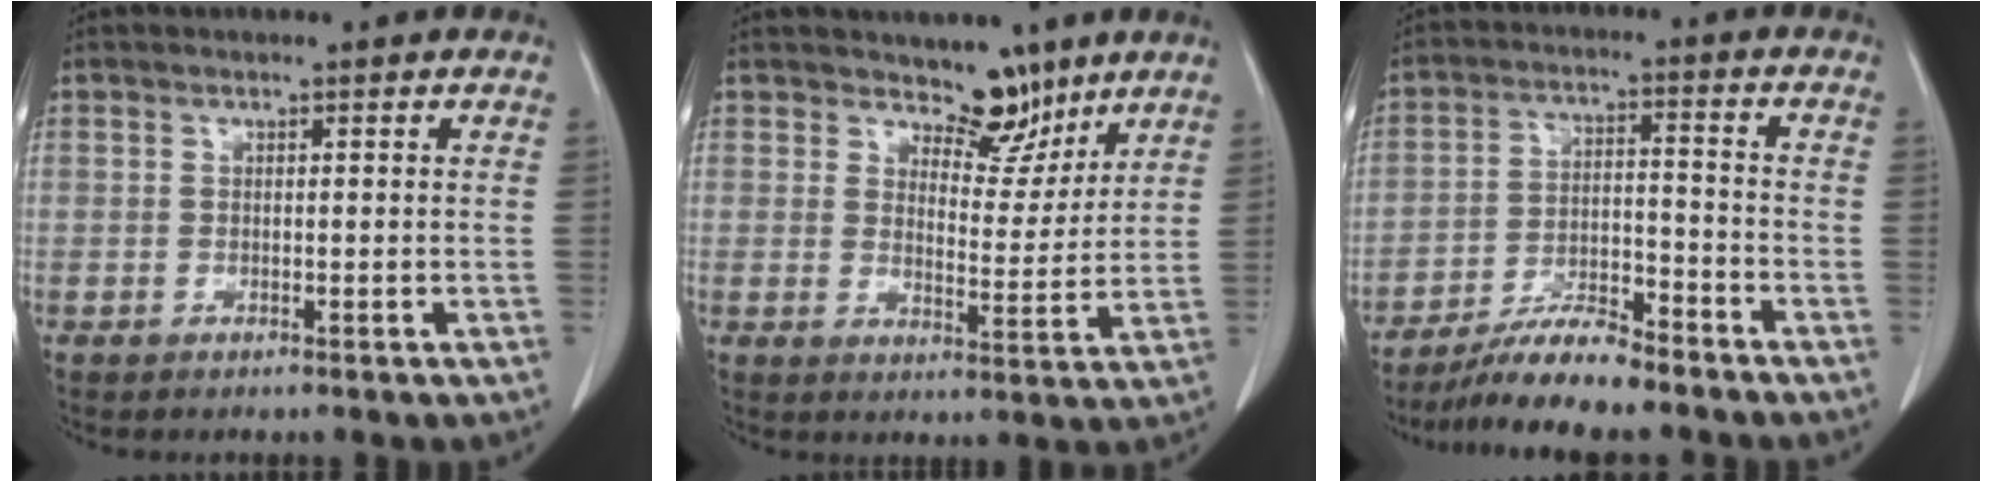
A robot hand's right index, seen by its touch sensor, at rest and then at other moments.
{"total": 6.6, "force": [5.3, 3.0, 2.5], "torque": [-0.022, -0.010, 0.084]}
{"total": 8.4, "force": [-7.4, 0.8, 3.8], "torque": [-0.068, -0.008, -0.134]}